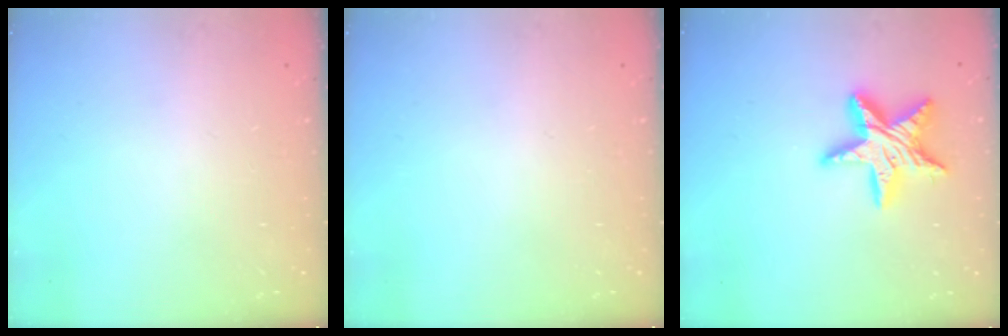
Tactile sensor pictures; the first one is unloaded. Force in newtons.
{"total": 0.0}
{"total": 15.9, "press": 15.8, "slide": 1.0}